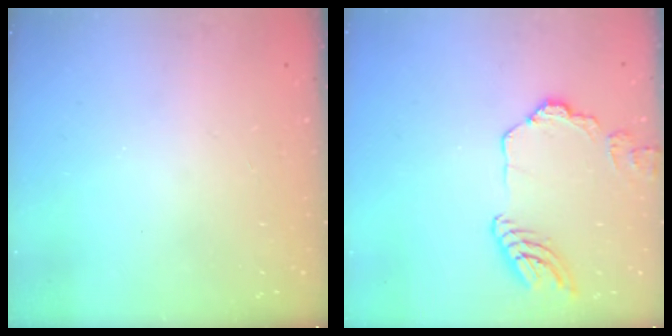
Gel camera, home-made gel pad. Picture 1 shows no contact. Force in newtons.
{"total": 12.2, "press": 12.2, "slide": 0.5}